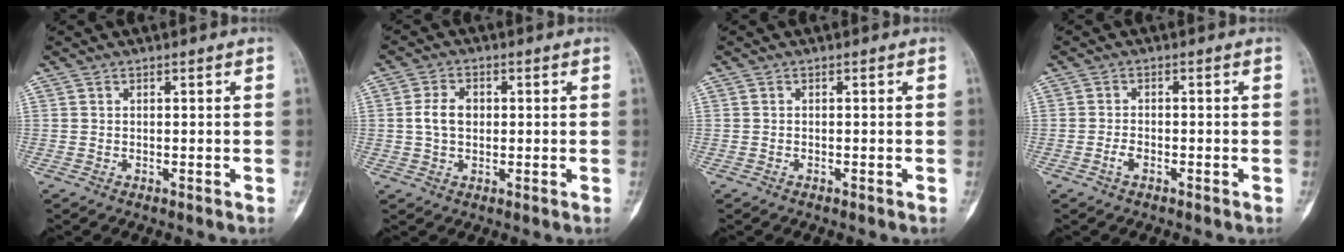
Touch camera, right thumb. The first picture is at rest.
{"total": 4.7, "force": [0.3, 3.3, 3.4], "torque": [-0.064, 0.009, 0.002]}
{"total": 0.0}
{"total": 1.8, "force": [-1.0, 0.9, 1.2], "torque": [-0.028, 0.007, -0.023]}